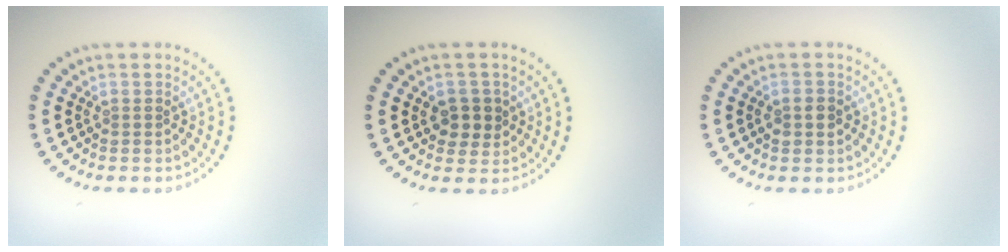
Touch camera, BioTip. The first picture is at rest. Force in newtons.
{"total": 2.3, "press": 2.3, "slide": 0.6}
{"total": 1.6, "press": 1.5, "slide": 0.5}